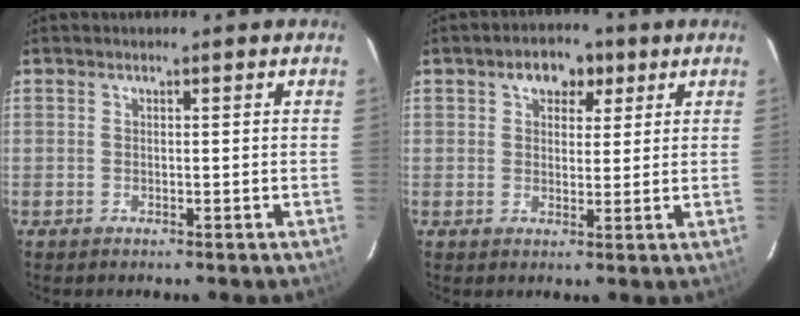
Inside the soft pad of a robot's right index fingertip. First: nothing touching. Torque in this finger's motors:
{"motor_torque": [0.11, 0.04, 0.18, 0.05]}